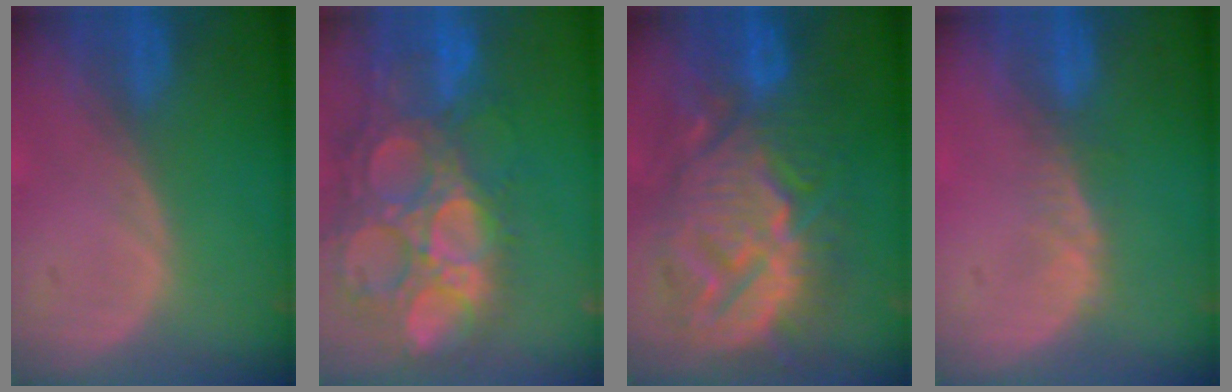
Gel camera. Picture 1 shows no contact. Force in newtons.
{"total": 15.6, "press": 13.0, "slide": 8.7}
{"total": 14.0, "press": 13.9, "slide": 1.4}
{"total": 2.3, "press": 1.9, "slide": 1.4}